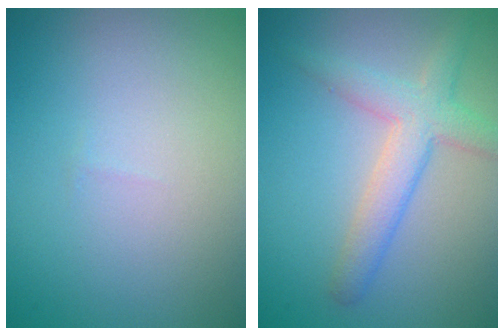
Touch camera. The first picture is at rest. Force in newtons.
{"total": 3.9, "press": 3.9, "slide": 0.1}